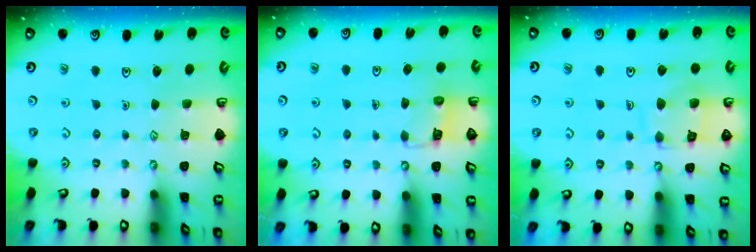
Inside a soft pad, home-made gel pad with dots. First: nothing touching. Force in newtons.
{"total": 2.8, "press": 2.8, "slide": 0.2}
{"total": 10.6, "press": 10.6, "slide": 1.0}